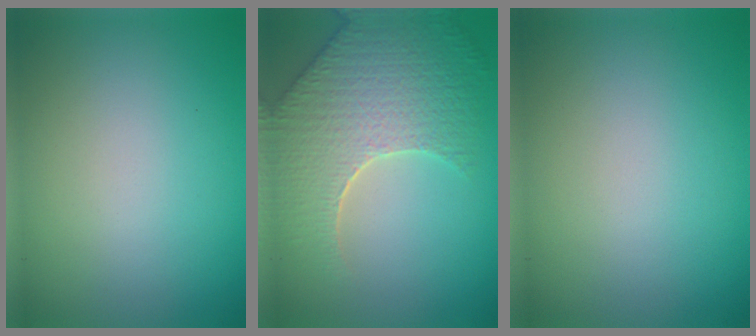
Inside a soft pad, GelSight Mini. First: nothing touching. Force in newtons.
{"total": 7.9, "press": 5.9, "slide": 5.3}
{"total": 0.0}